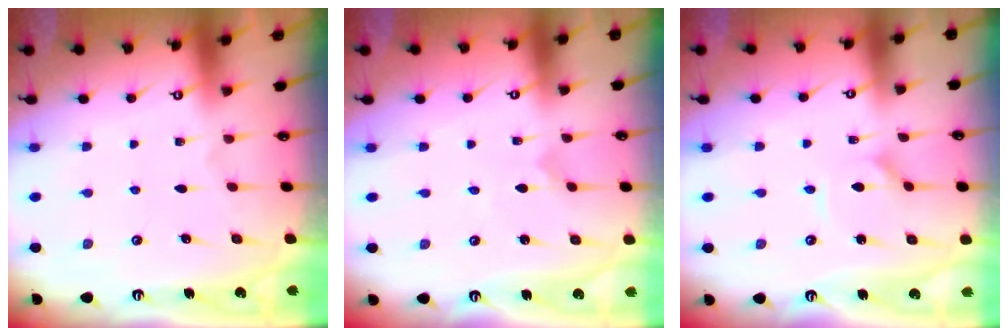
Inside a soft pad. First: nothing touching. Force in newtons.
{"total": 0.0}
{"total": 2.2, "press": 2.2, "slide": 0.4}